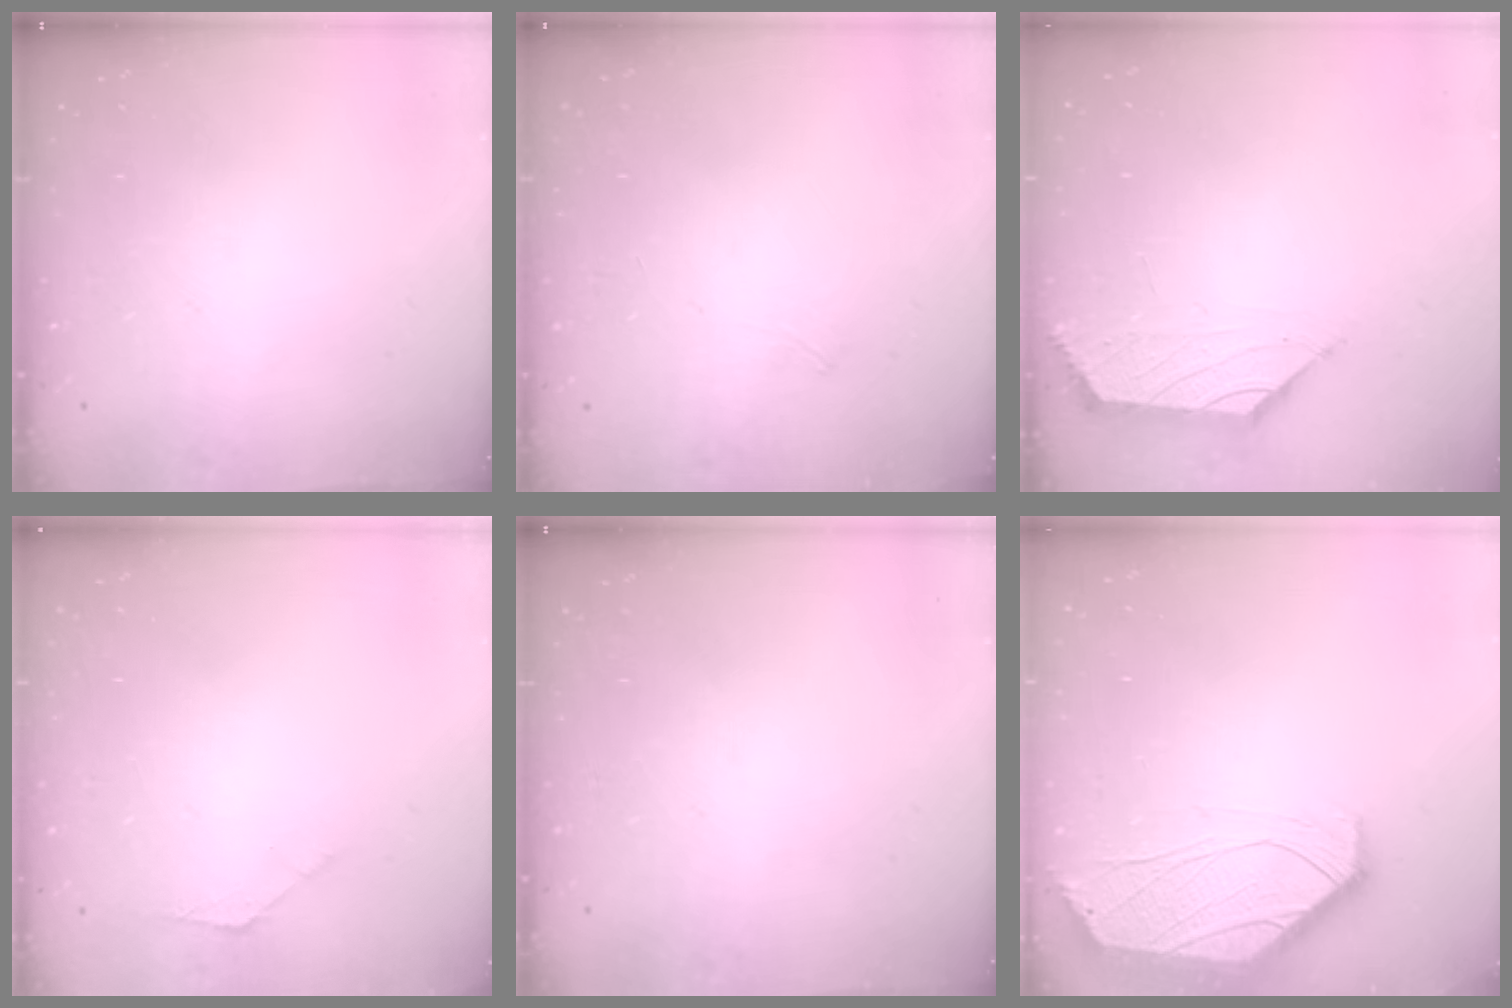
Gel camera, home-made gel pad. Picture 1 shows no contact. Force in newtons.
{"total": 2.8, "press": 2.7, "slide": 0.6}
{"total": 0.8, "press": 0.7, "slide": 0.4}
{"total": 2.6, "press": 2.6, "slide": 0.7}
{"total": 0.0}
{"total": 0.7, "press": 0.5, "slide": 0.4}